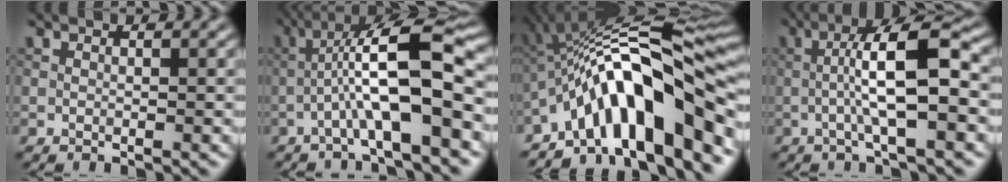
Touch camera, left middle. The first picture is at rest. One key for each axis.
{"total": 8.7, "fx": -2.2, "fy": 1.4, "fz": 8.3, "tx": -0.134, "ty": 0.027, "tz": -0.042}
{"total": 14.3, "fx": -5.2, "fy": 4.2, "fz": 12.6, "tx": -0.173, "ty": 0.029, "tz": -0.086}
{"total": 7.1, "fx": -0.9, "fy": 1.1, "fz": 6.9, "tx": -0.116, "ty": 0.022, "tz": -0.020}